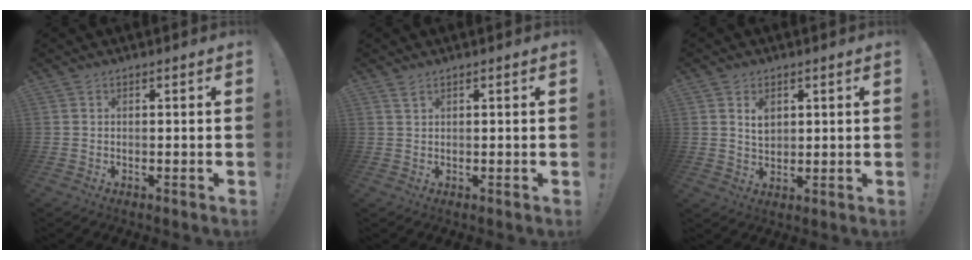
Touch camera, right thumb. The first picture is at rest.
{"total": 1.5, "force": [1.1, 0.2, 1.1], "torque": [-0.015, -0.004, 0.019]}
{"total": 4.5, "force": [1.9, 3.3, 2.3], "torque": [-0.029, -0.006, 0.033]}